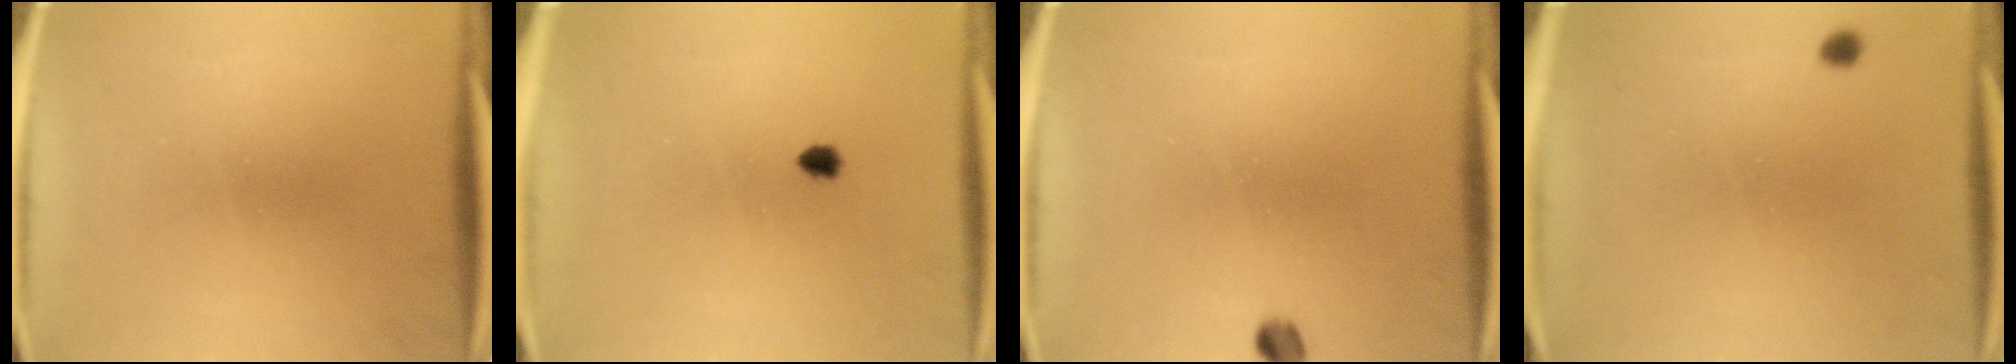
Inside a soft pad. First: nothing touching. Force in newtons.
{"total": 1.1}
{"total": 2.0}
{"total": 0.9}